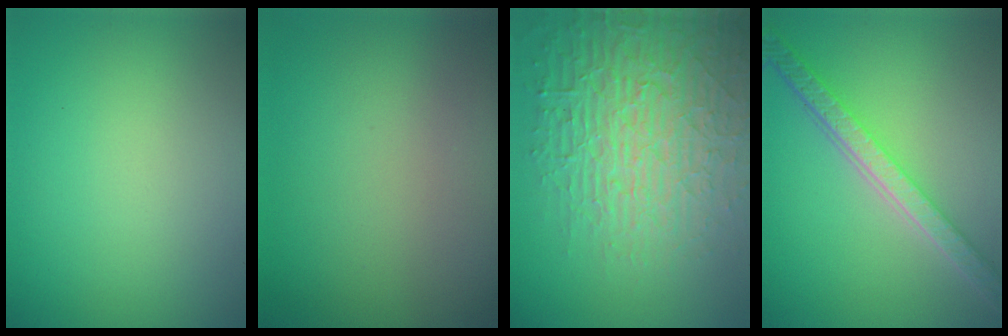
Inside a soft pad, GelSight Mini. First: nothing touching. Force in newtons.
{"total": 0.0}
{"total": 7.1, "press": 6.8, "slide": 1.8}
{"total": 5.8, "press": 4.5, "slide": 3.7}